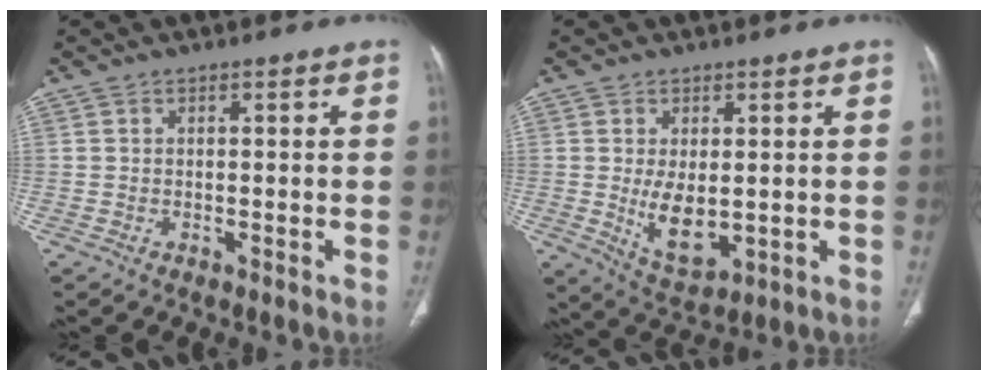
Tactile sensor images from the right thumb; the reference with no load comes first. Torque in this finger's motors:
{"motor_torque": [-0.44, 0.71, 0.39, 0.46, 0.25]}